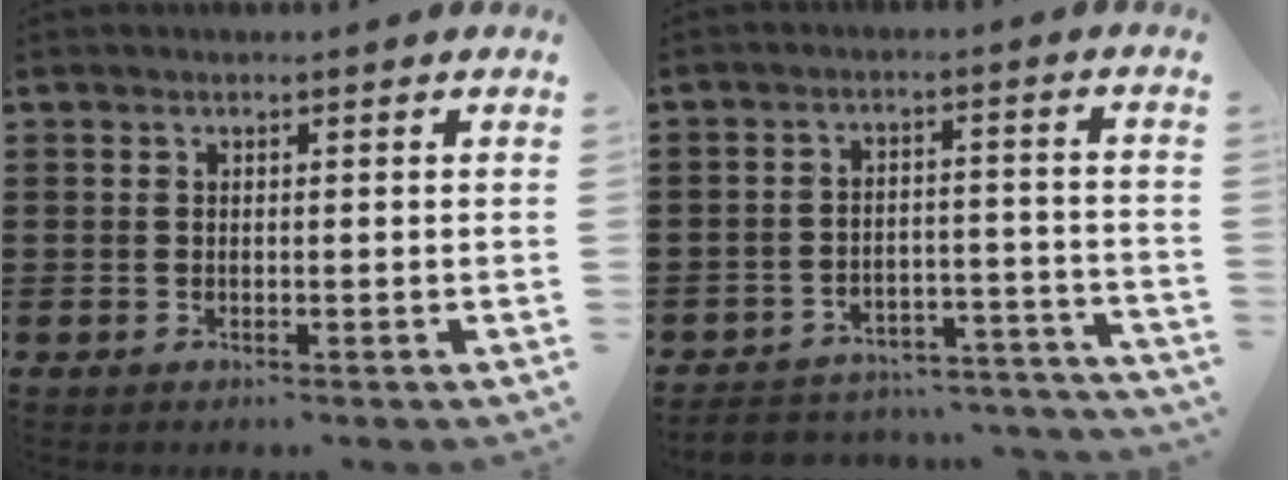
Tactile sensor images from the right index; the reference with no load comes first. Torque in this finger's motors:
{"motor_torque": [-2.14, 0.00, -1.05, -0.21]}